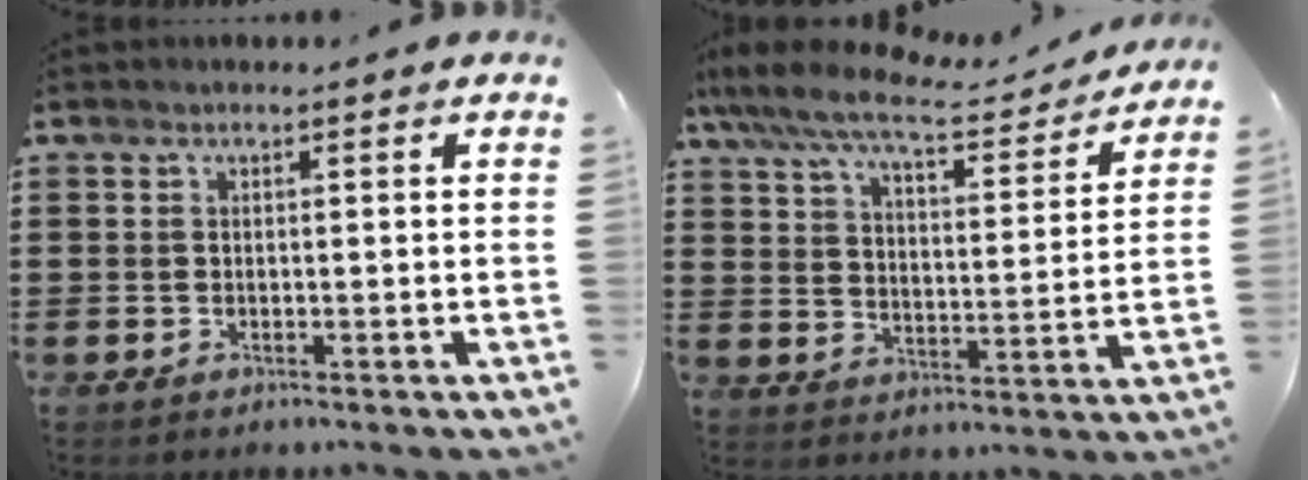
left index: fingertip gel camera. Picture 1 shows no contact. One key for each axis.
{"total": 8.3, "fx": 7.3, "fy": 0.9, "fz": 3.9, "tx": -0.107, "ty": -0.036, "tz": 0.123}